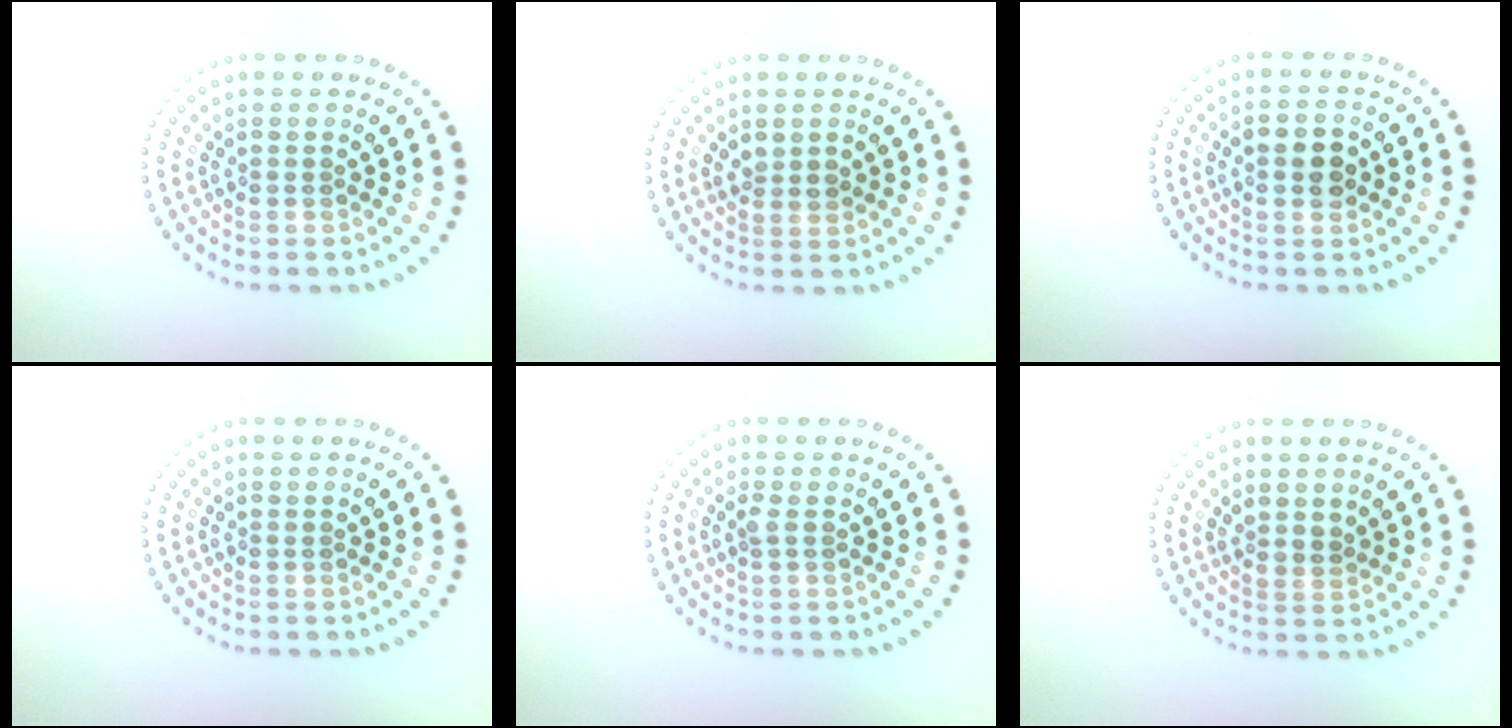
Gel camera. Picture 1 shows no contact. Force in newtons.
{"total": 1.4, "press": 1.3, "slide": 0.5}
{"total": 2.9, "press": 2.9, "slide": 0.3}
{"total": 0.0}
{"total": 0.7, "press": 0.6, "slide": 0.3}
{"total": 1.1, "press": 0.8, "slide": 0.8}